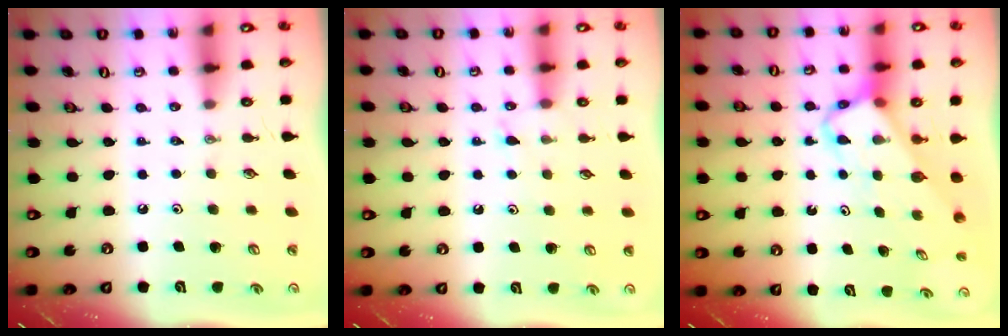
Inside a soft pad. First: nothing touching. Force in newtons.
{"total": 5.5, "press": 5.5, "slide": 0.7}
{"total": 3.9, "press": 3.8, "slide": 0.2}